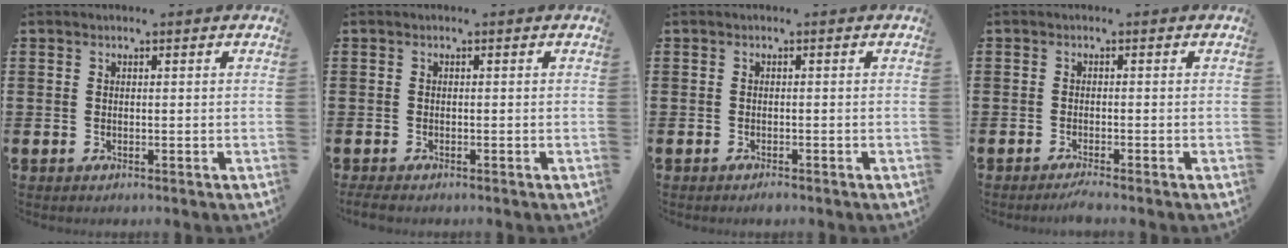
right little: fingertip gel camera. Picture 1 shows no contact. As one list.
[{"total": 0.8, "force": [-0.5, 0.3, 0.4], "torque": [-0.010, 0.001, -0.012]}, {"total": 0.7, "force": [-0.6, 0.1, 0.3], "torque": [-0.006, -0.003, -0.011]}, {"total": 1.3, "force": [-1.0, 0.0, 0.8], "torque": [-0.013, 0.000, -0.020]}]